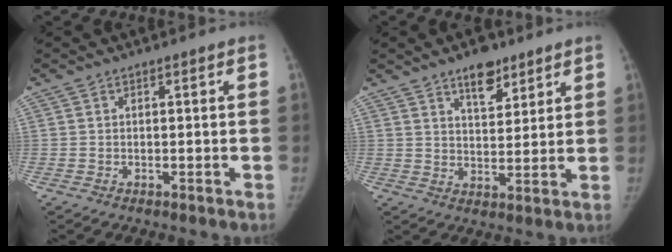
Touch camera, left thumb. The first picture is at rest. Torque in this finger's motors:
{"motor_torque": [0.49, -0.28, 0.62, -0.81, 0.22]}